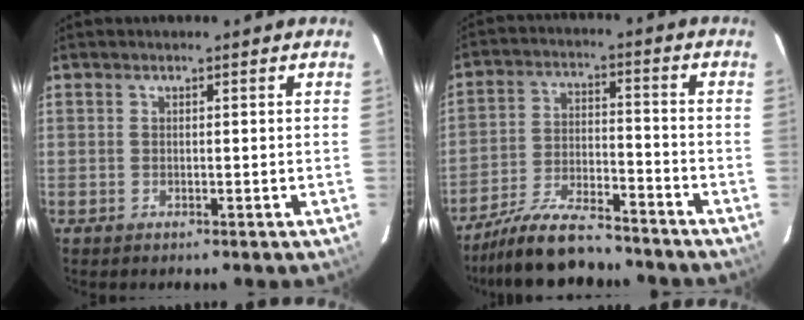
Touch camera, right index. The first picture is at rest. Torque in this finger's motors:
{"motor_torque": [1.09, -1.05, 0.29, 0.08]}